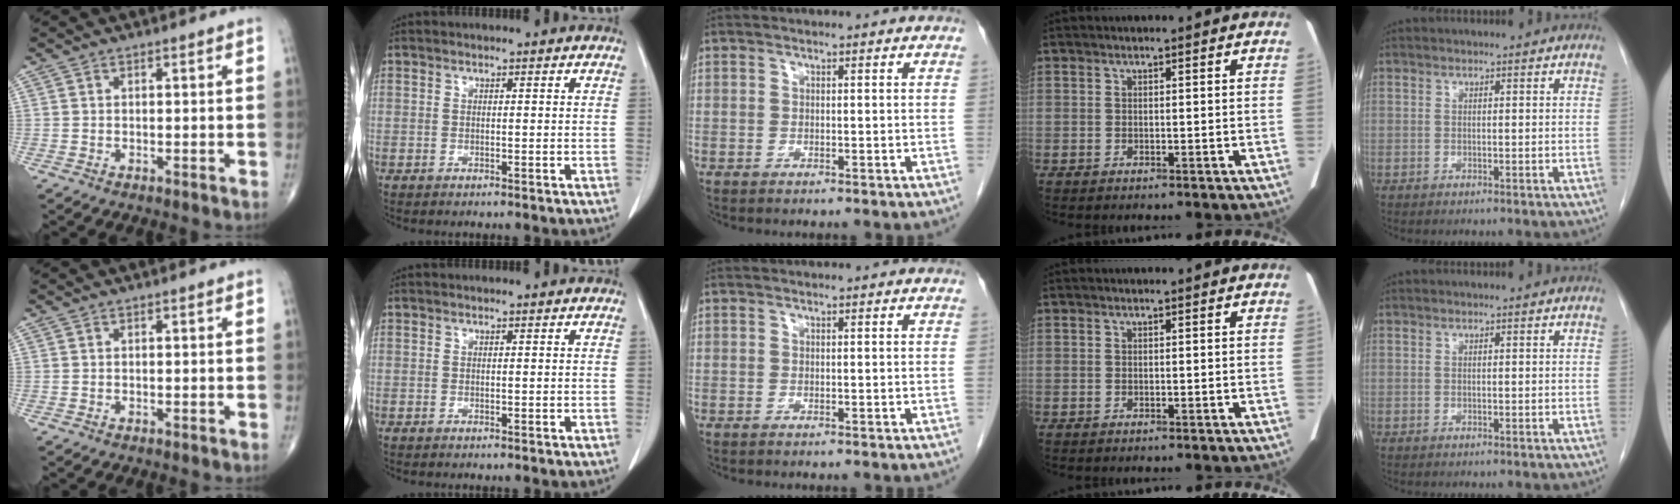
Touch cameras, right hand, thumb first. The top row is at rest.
{}